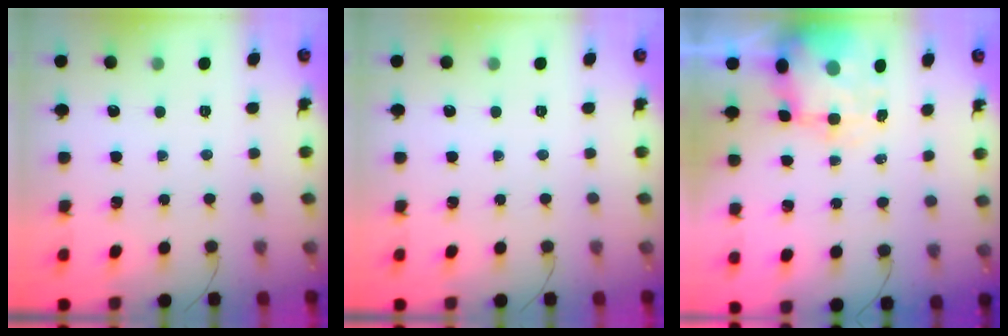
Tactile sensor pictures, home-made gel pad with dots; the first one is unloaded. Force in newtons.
{"total": 0.0}
{"total": 7.8, "press": 7.6, "slide": 1.7}